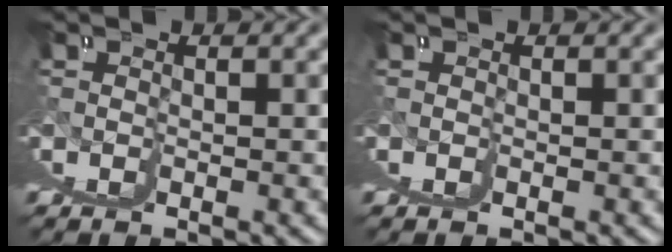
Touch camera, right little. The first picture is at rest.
{"total": 0.0}